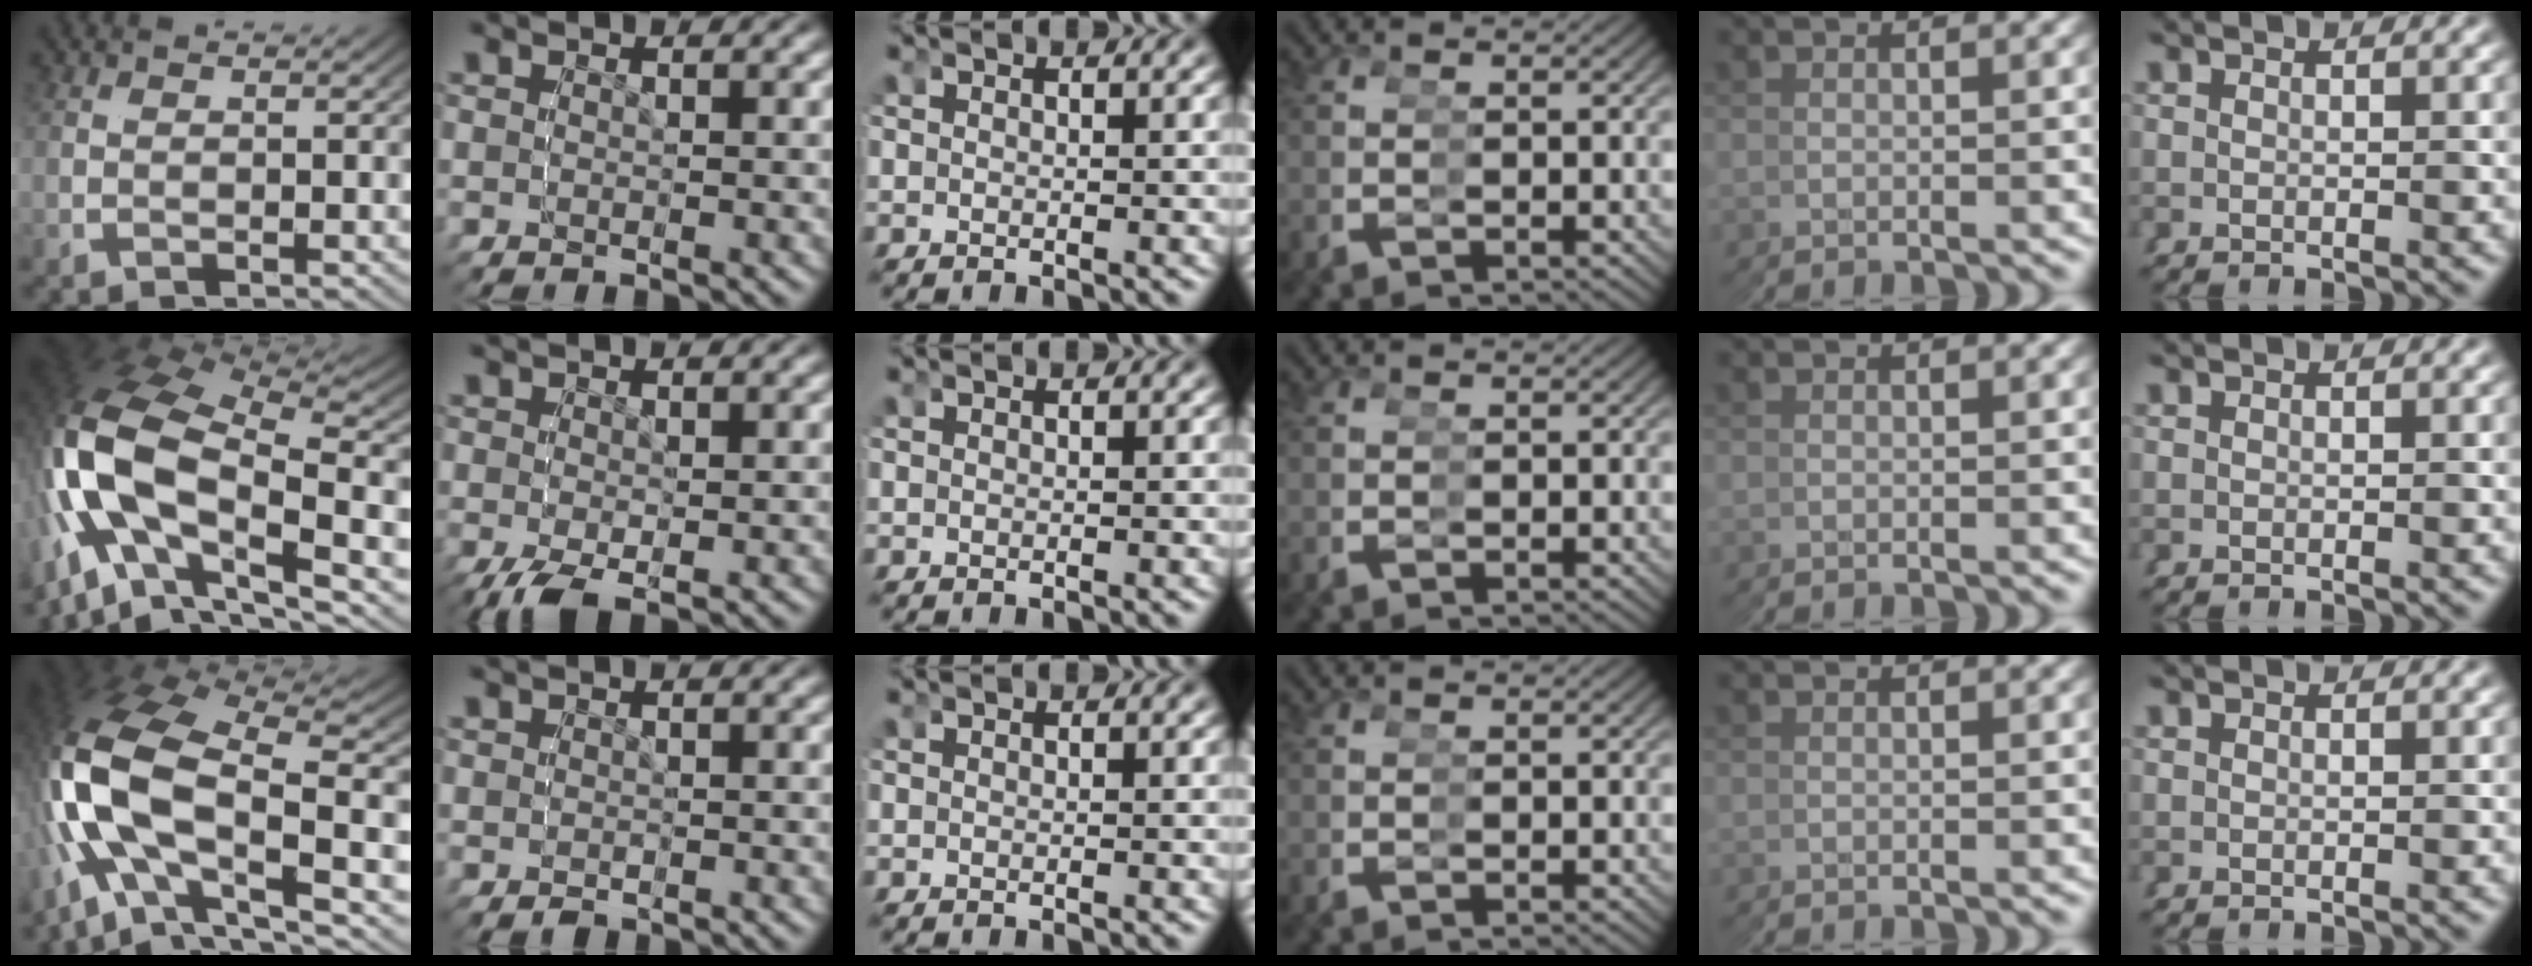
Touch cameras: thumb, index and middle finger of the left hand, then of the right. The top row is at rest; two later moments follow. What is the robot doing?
{"motion": "grasp_and_lifting", "object": "glasses"}